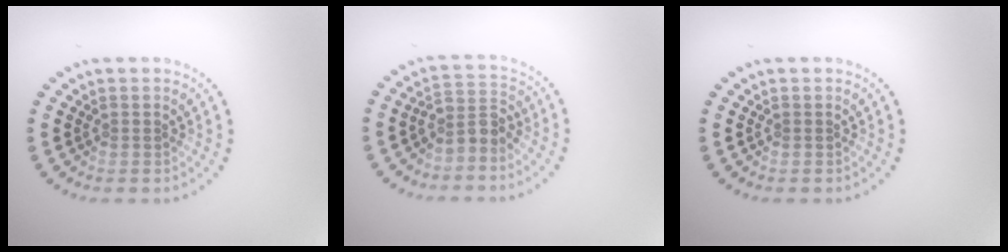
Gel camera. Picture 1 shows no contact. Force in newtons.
{"total": 2.5, "press": 1.9, "slide": 1.6}
{"total": 0.0}